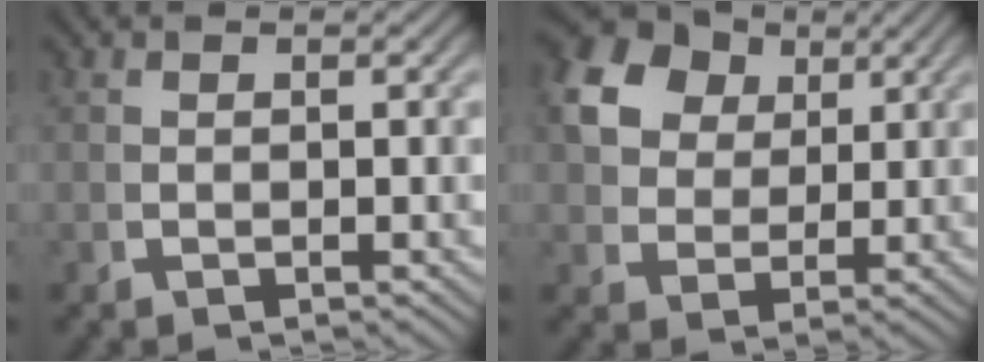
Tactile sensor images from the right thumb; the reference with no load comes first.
{"total": 10.8, "force": [4.0, 8.4, 5.4], "torque": [-0.125, -0.004, 0.070]}